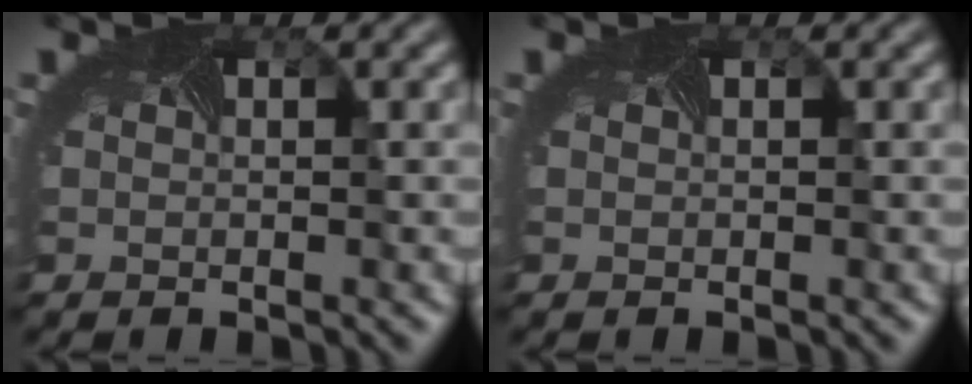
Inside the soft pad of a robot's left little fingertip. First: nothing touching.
{"total": 0.0}